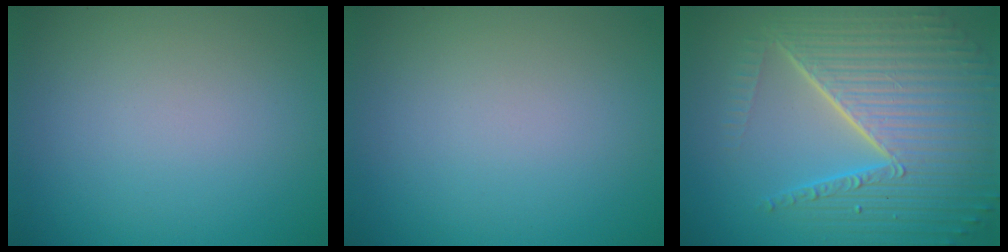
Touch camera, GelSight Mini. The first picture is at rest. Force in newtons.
{"total": 0.0}
{"total": 10.2, "press": 6.5, "slide": 7.8}